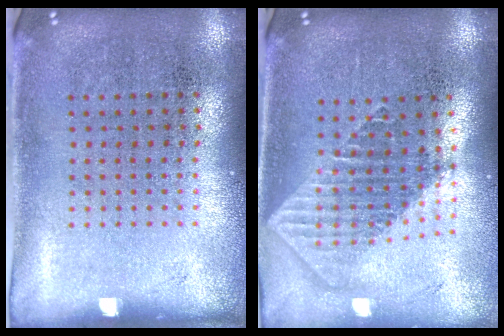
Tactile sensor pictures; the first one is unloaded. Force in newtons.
{"total": 1.8, "press": 1.5, "slide": 1.0}